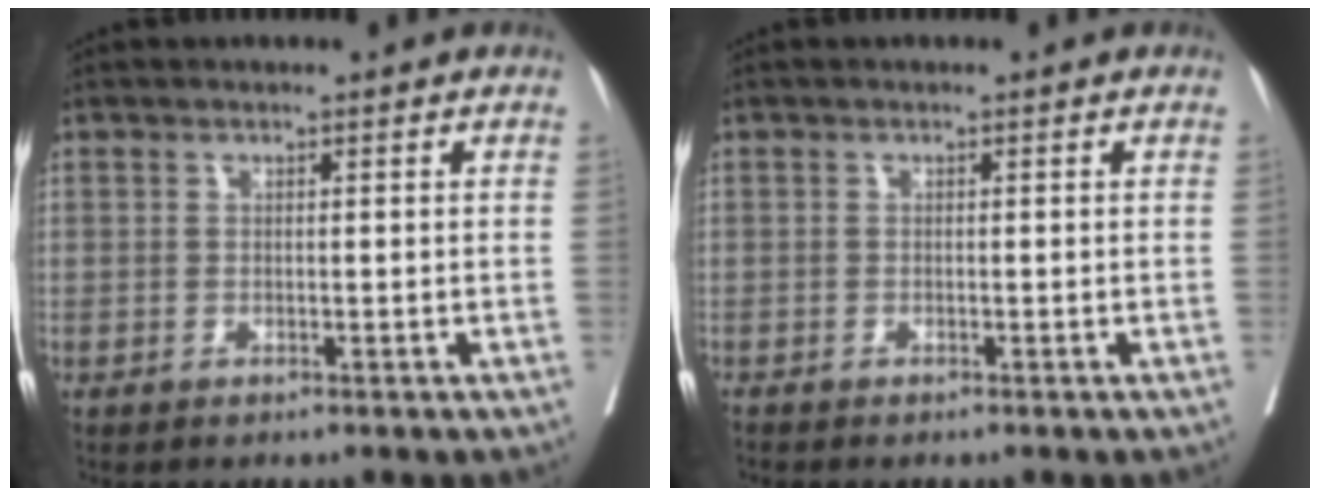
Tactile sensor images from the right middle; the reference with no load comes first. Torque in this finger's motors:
{"motor_torque": [0.23, -0.20, 0.05, 0.01]}